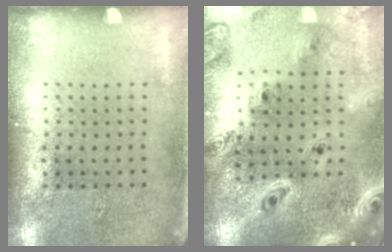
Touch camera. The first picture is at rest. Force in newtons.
{"total": 2.5, "press": 2.2, "slide": 1.1}